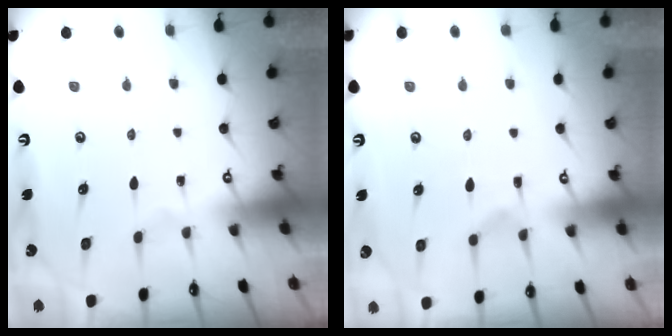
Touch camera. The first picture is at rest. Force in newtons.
{"total": 1.4, "press": 0.2, "slide": 1.4}